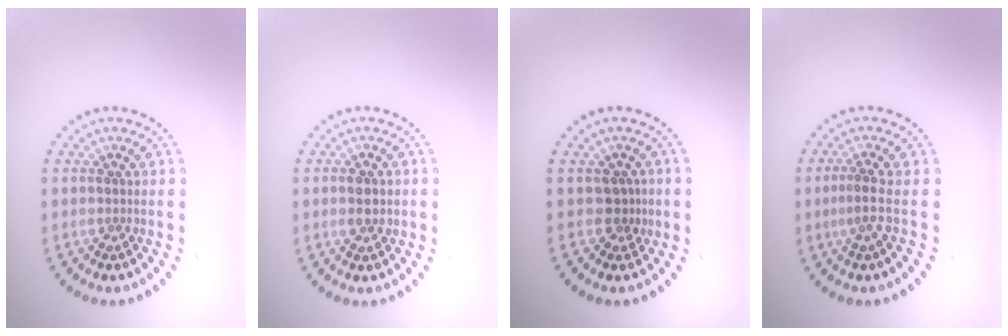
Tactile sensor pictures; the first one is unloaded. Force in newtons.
{"total": 2.4, "press": 2.3, "slide": 0.1}
{"total": 1.7, "press": 1.3, "slide": 1.1}
{"total": 1.9, "press": 1.1, "slide": 1.5}